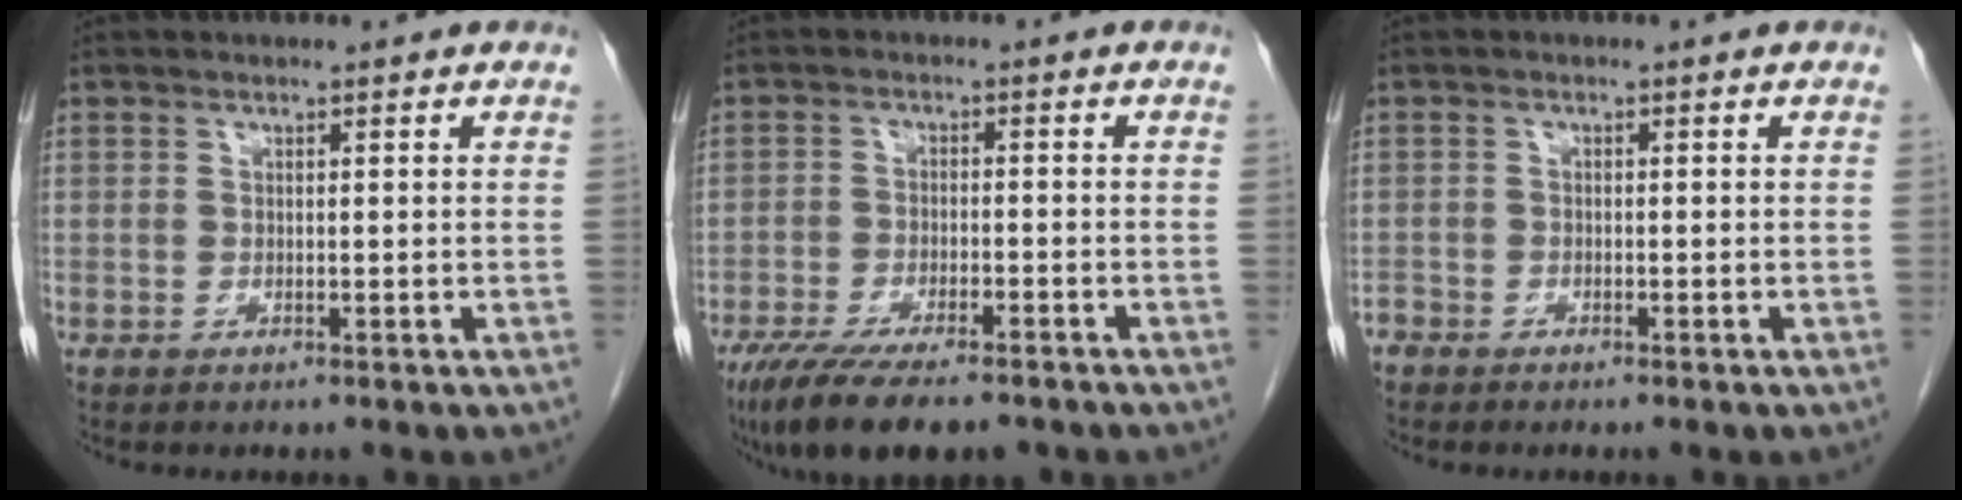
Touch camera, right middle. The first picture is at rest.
{"total": 12.9, "force": [-9.8, 3.3, 7.7], "torque": [-0.137, -0.026, -0.155]}
{"total": 1.8, "force": [-1.6, 0.9, 0.2], "torque": [-0.005, 0.001, -0.030]}